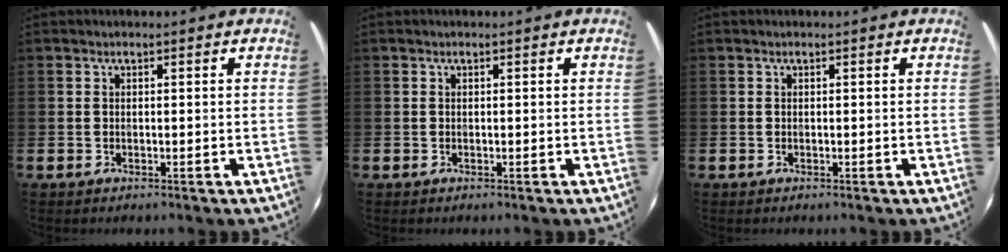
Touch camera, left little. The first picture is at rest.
{"total": 0.0}
{"total": 0.0}